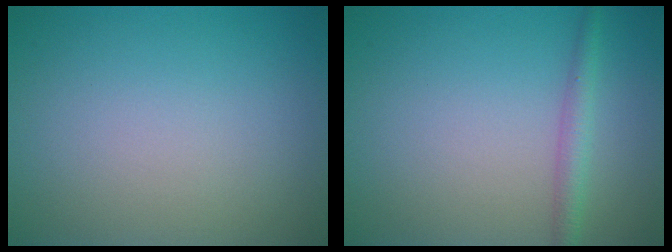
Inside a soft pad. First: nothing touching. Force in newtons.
{"total": 2.0, "press": 2.0, "slide": 0.0}